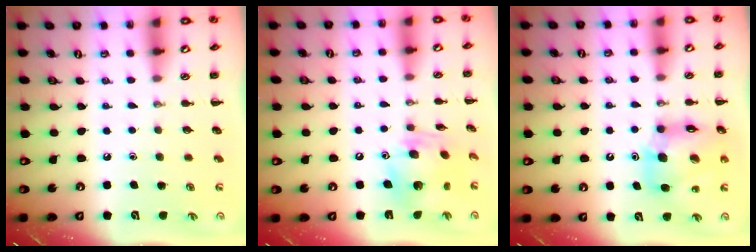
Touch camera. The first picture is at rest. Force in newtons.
{"total": 12.2, "press": 12.1, "slide": 1.2}
{"total": 13.9, "press": 13.3, "slide": 4.0}